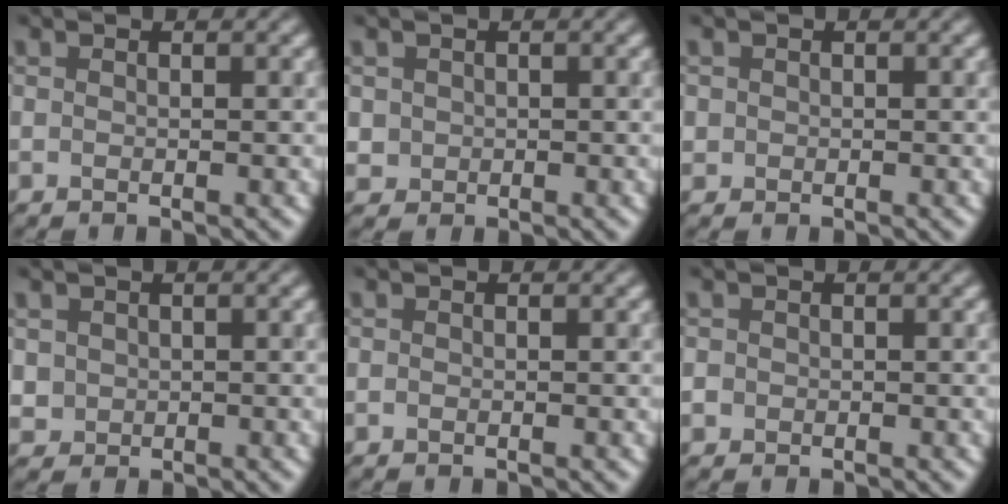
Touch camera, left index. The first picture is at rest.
{"total": 2.1, "force": [0.3, 2.1, 0.2], "torque": [0.013, 0.011, -0.004]}
{"total": 1.0, "force": [0.2, 1.0, -0.1], "torque": [0.014, 0.002, -0.001]}
{"total": 1.6, "force": [0.5, 1.5, 0.0], "torque": [0.012, 0.004, 0.012]}
{"total": 0.0}
{"total": 0.5, "force": [-0.1, 0.5, -0.1], "torque": [0.008, 0.000, -0.003]}